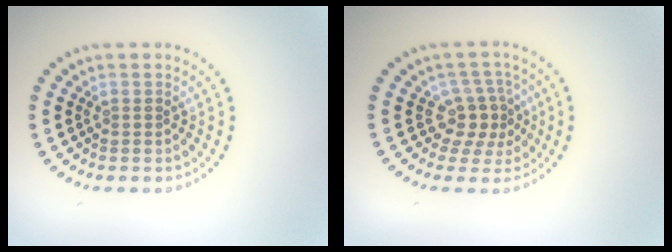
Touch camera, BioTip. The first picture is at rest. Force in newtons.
{"total": 3.0, "press": 2.3, "slide": 1.8}